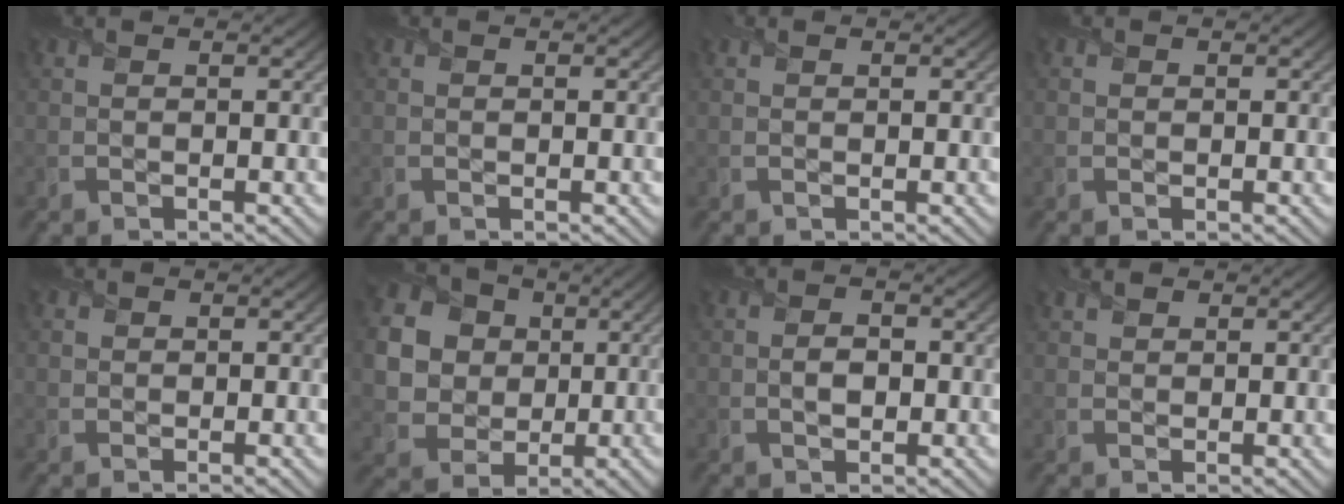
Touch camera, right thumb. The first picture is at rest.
{"total": 0.0}
{"total": 0.6, "force": [0.3, 0.4, 0.3], "torque": [-0.005, 0.001, 0.006]}
{"total": 0.5, "force": [0.1, 0.5, 0.1], "torque": [0.001, -0.003, 0.000]}
{"total": 1.1, "force": [0.1, 1.0, 0.6], "torque": [-0.006, -0.003, 0.003]}
{"total": 14.5, "force": [3.4, 12.7, 6.0], "torque": [-0.215, 0.015, 0.071]}
{"total": 2.3, "force": [-0.2, 1.4, 1.8], "torque": [-0.028, 0.002, -0.007]}
{"total": 1.9, "force": [1.4, 1.2, 0.7], "torque": [-0.017, 0.008, 0.028]}